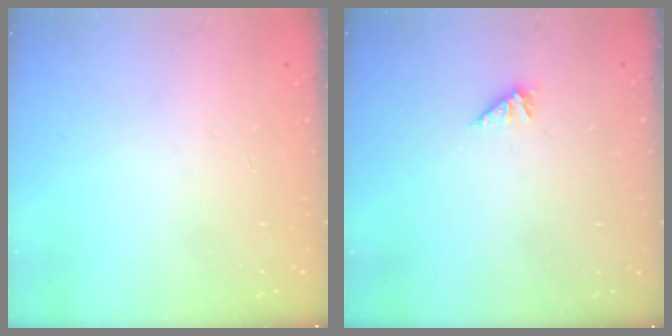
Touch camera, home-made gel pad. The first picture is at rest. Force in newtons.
{"total": 1.6, "press": 1.6, "slide": 0.4}